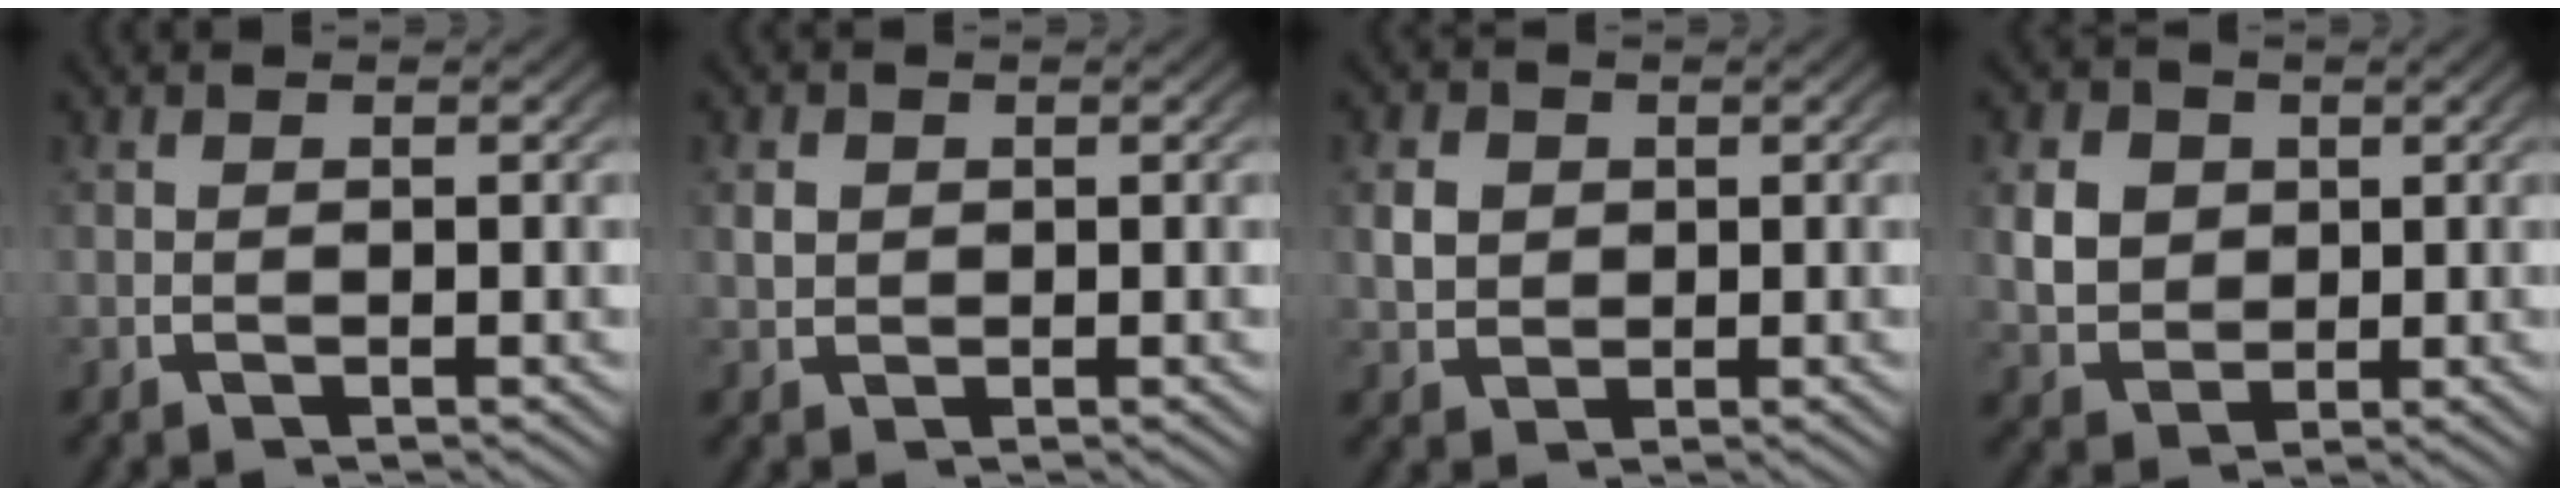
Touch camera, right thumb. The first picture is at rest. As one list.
[{"total": 1.3, "force": [0.2, 1.2, 0.3], "torque": [-0.007, 0.003, 0.006]}, {"total": 2.6, "force": [0.2, 2.4, 1.0], "torque": [-0.022, -0.001, 0.009]}, {"total": 5.1, "force": [0.3, 4.4, 2.4], "torque": [-0.060, -0.020, 0.017]}]